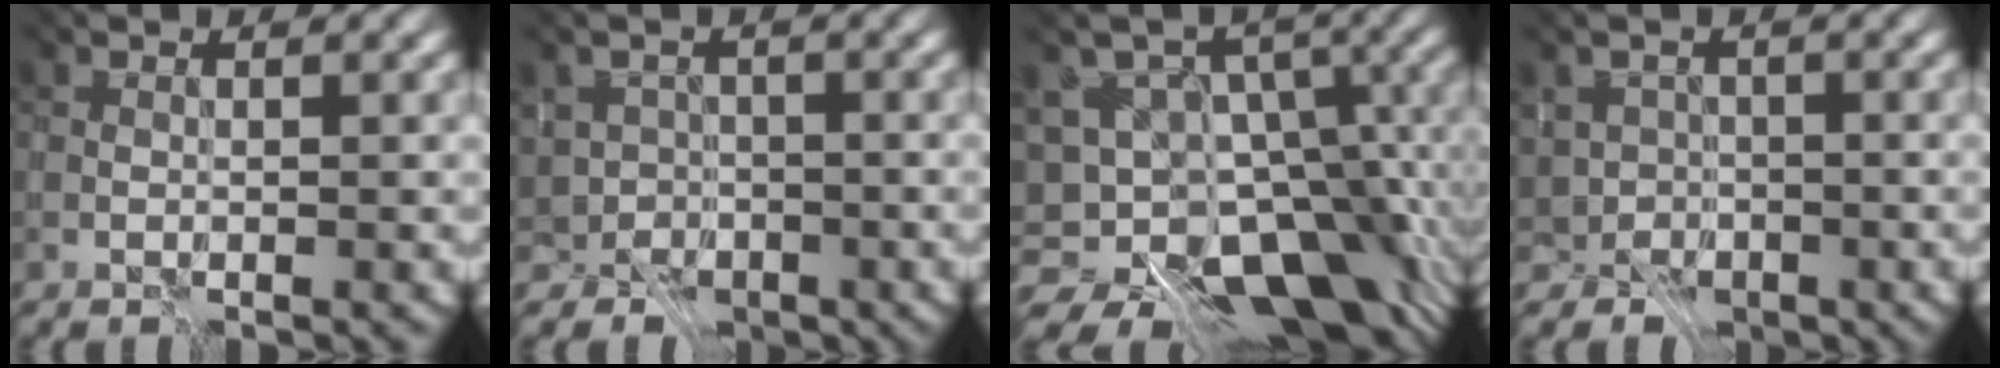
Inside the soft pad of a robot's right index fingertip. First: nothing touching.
{"total": 4.4, "force": [-2.0, 3.9, 0.1], "torque": [0.023, -0.001, -0.039]}
{"total": 14.0, "force": [-8.5, 8.1, 7.7], "torque": [-0.106, 0.011, -0.118]}
{"total": 4.0, "force": [-1.5, 3.7, 0.1], "torque": [0.017, 0.000, -0.029]}